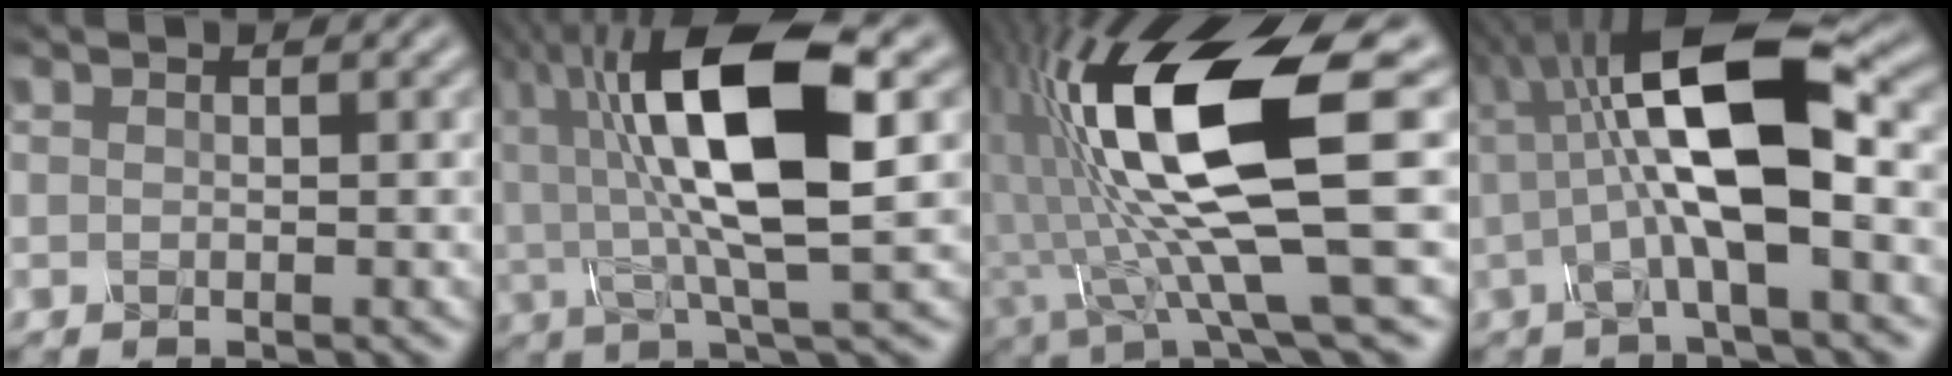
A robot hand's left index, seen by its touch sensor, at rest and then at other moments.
{"total": 12.5, "force": [2.7, 4.0, 11.5], "torque": [-0.213, 0.011, 0.043]}
{"total": 13.2, "force": [1.8, 3.2, 12.7], "torque": [-0.232, -0.005, 0.036]}
{"total": 11.0, "force": [1.3, 3.3, 10.4], "torque": [-0.184, 0.013, 0.016]}